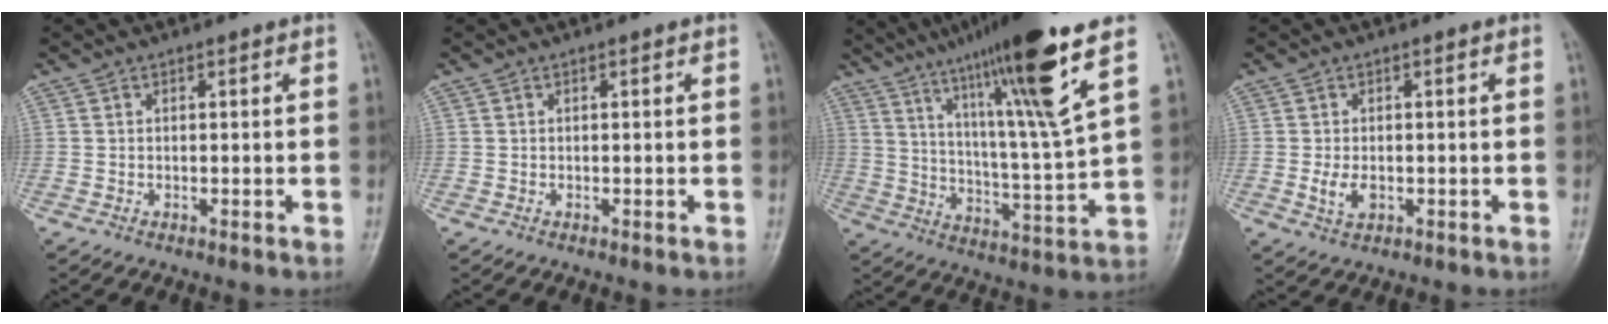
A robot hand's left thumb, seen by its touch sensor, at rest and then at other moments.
{"total": 0.0}
{"total": 20.2, "force": [12.1, 0.6, 16.2], "torque": [-0.255, -0.055, 0.199]}
{"total": 3.2, "force": [-0.5, 1.9, 2.6], "torque": [-0.050, -0.006, -0.008]}